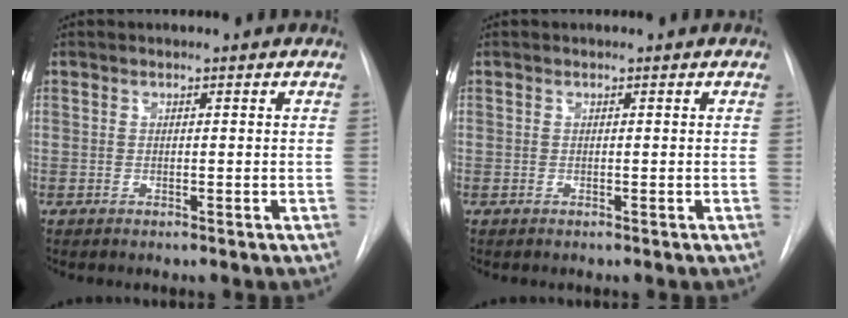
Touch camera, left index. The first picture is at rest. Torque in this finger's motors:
{"motor_torque": [0.00, 0.00, 0.00, 0.00]}